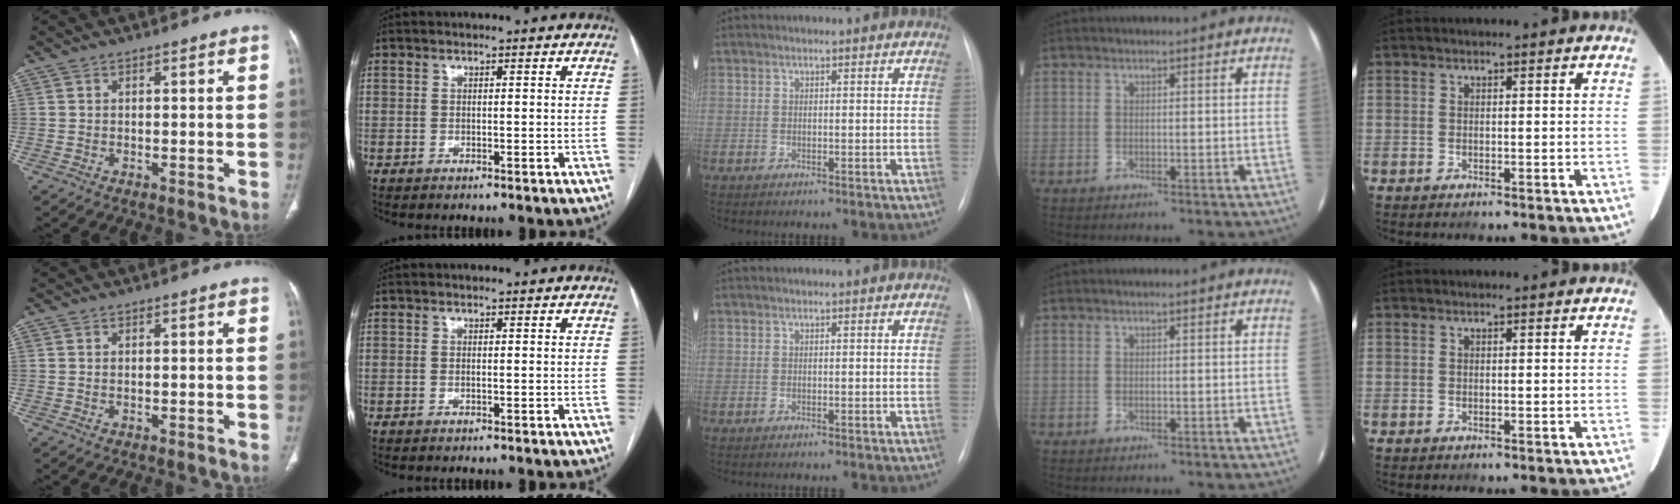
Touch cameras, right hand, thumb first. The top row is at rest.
{}